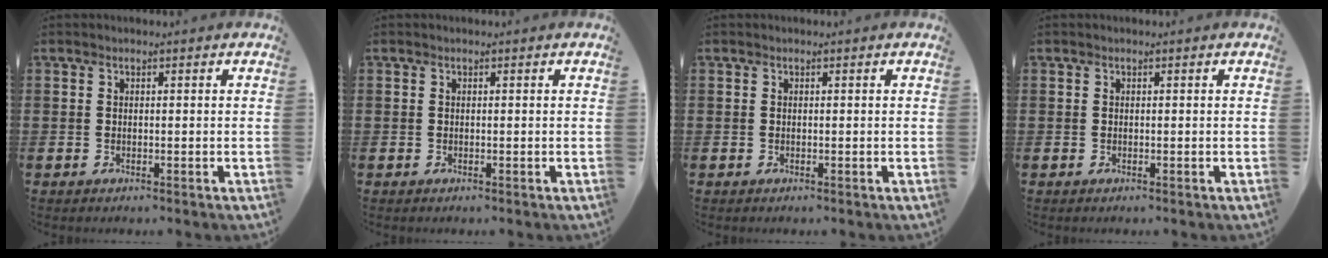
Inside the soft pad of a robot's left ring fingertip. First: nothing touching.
{"total": 0.0}
{"total": 0.0}
{"total": 0.0}